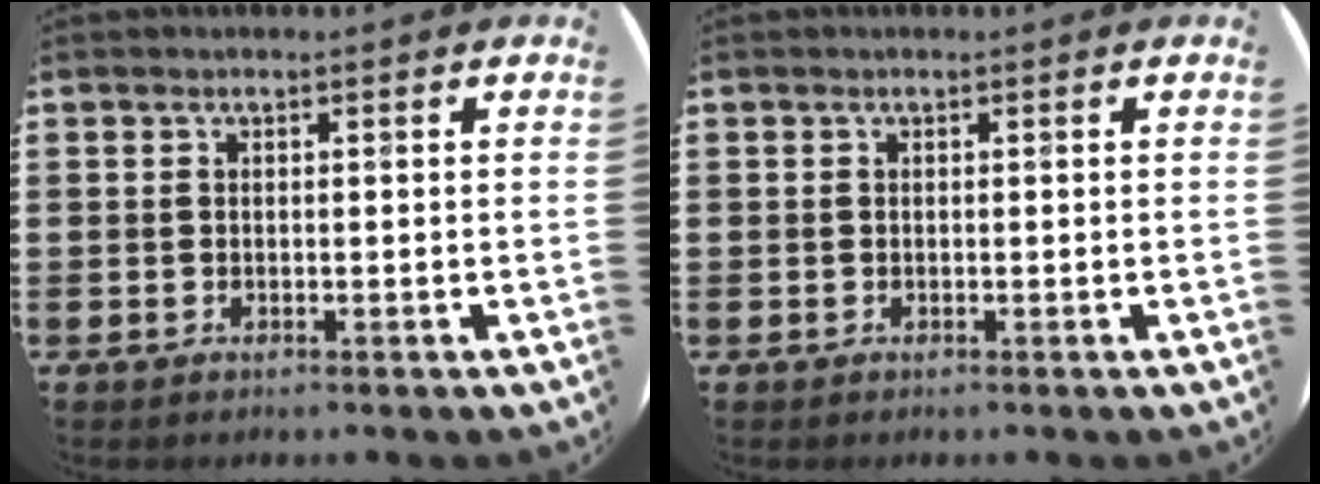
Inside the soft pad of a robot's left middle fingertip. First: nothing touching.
{"total": 0.0}